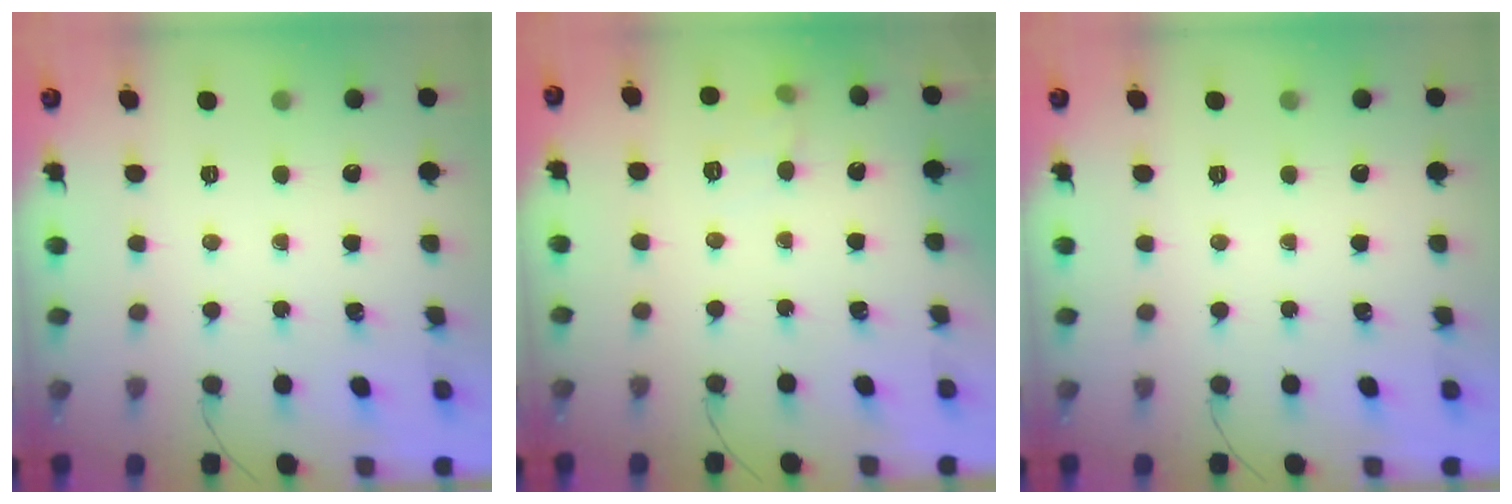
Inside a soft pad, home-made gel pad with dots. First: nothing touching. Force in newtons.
{"total": 6.1, "press": 5.6, "slide": 2.3}
{"total": 0.0}